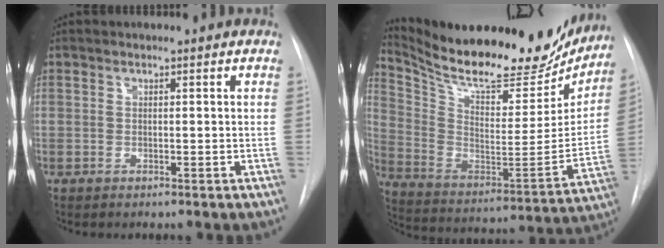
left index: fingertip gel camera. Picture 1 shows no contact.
{"total": 26.8, "force": [23.5, 6.5, 11.3], "torque": [-0.195, -0.044, 0.346]}